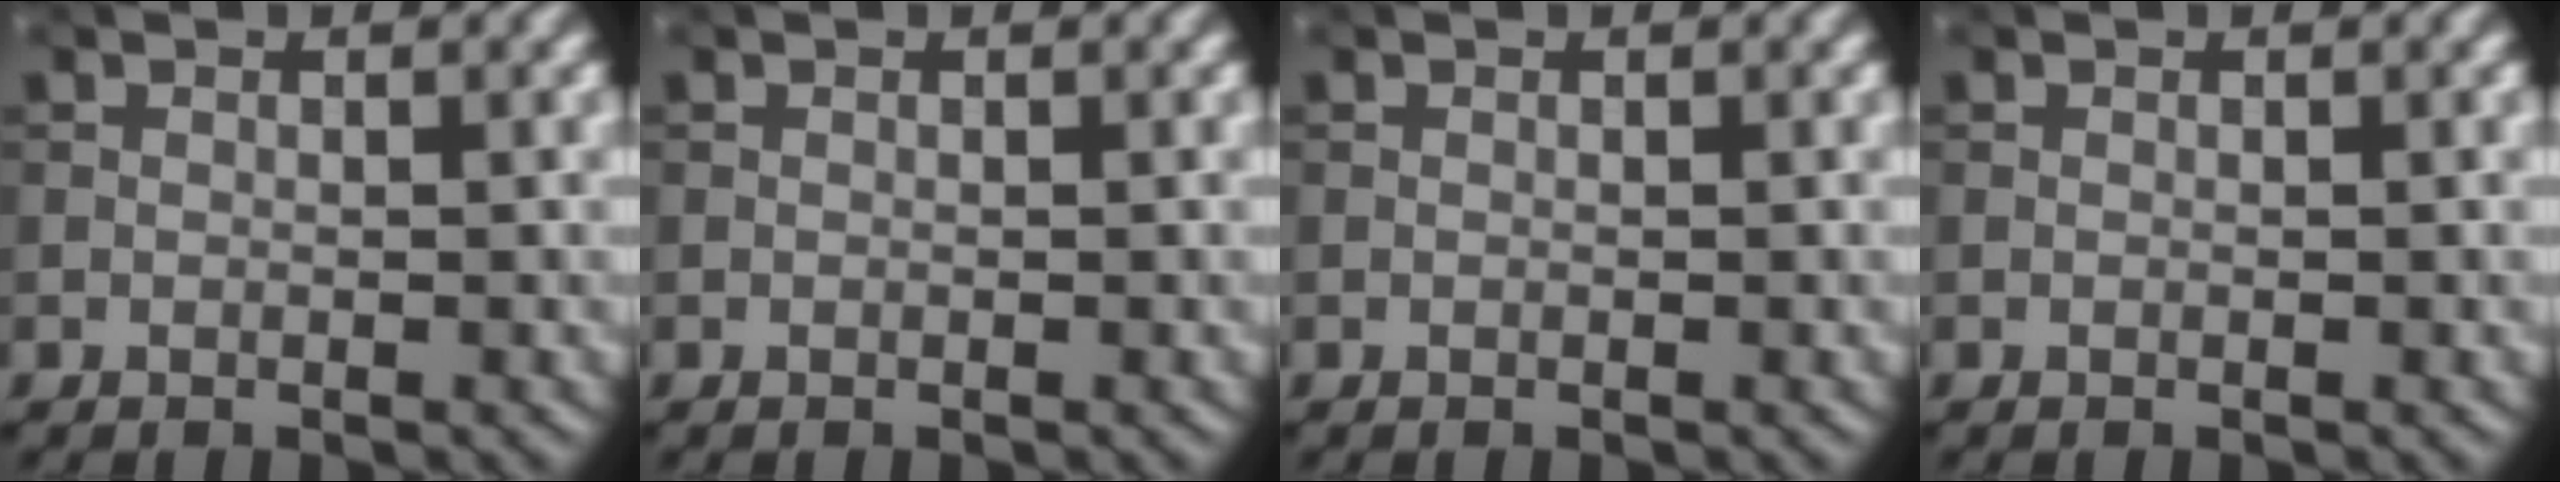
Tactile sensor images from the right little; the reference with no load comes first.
{"total": 0.0}
{"total": 0.0}
{"total": 0.0}